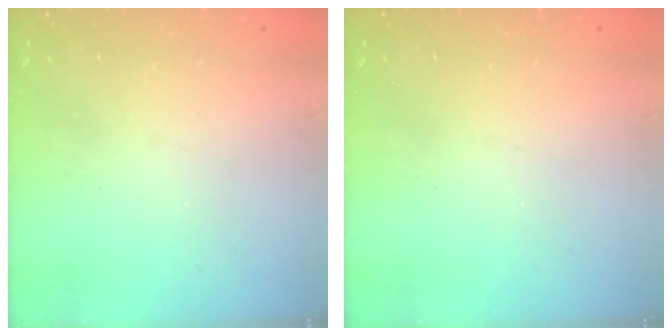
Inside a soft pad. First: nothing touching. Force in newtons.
{"total": 0.0}